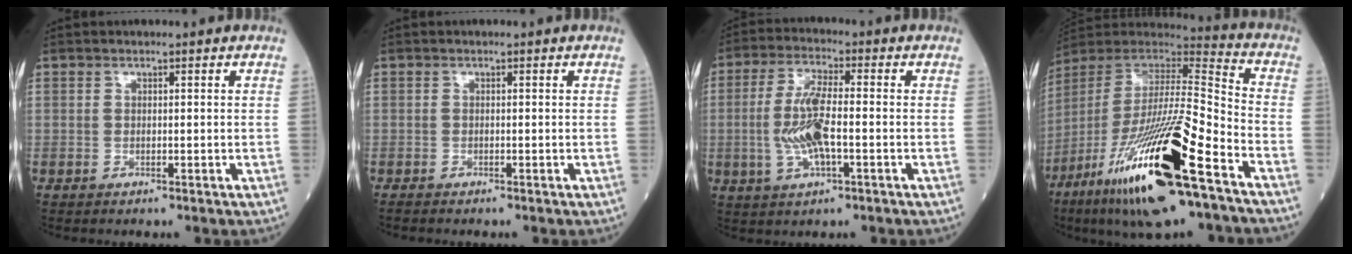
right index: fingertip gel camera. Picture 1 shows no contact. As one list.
[{"total": 0.8, "force": [-0.8, 0.0, 0.3], "torque": [-0.011, -0.003, -0.014]}, {"total": 8.7, "force": [-1.3, 2.1, 8.3], "torque": [-0.178, 0.000, -0.025]}, {"total": 26.3, "force": [-13.5, 3.1, 22.3], "torque": [-0.427, -0.057, -0.248]}]